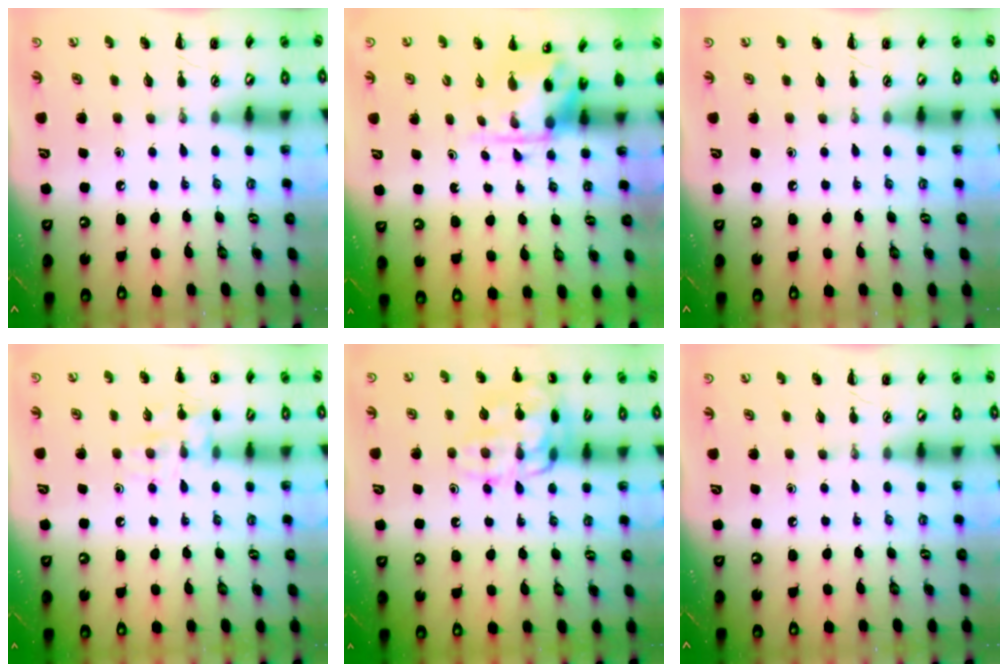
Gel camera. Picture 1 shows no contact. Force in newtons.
{"total": 3.7, "press": 3.7, "slide": 0.6}
{"total": 0.0}
{"total": 10.0, "press": 10.0, "slide": 0.9}
{"total": 16.2, "press": 16.2, "slide": 0.3}
{"total": 0.0}